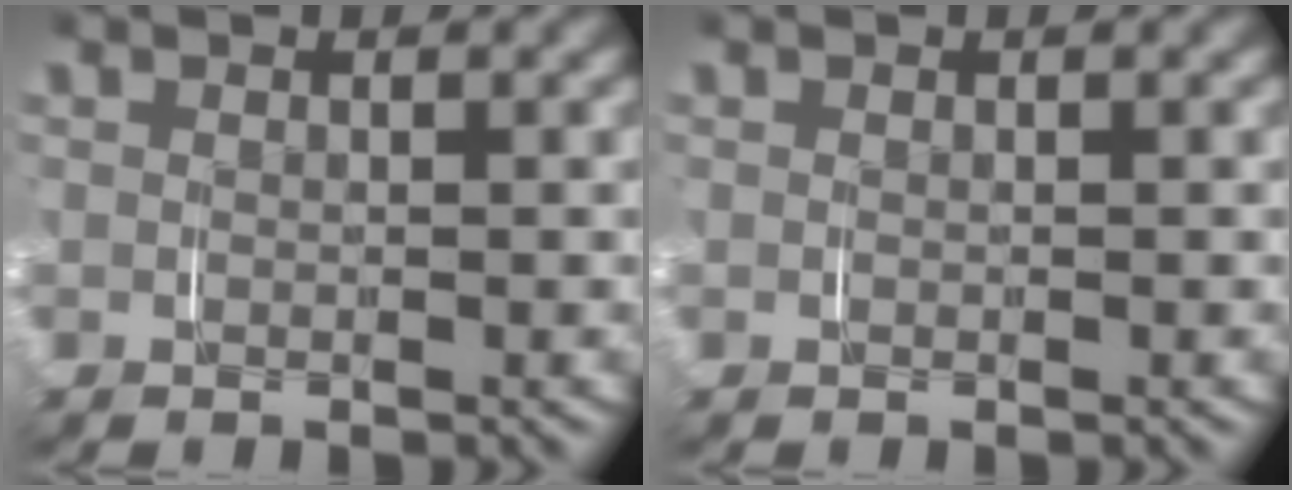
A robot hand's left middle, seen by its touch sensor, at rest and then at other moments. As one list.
[{"total": 0.0}]